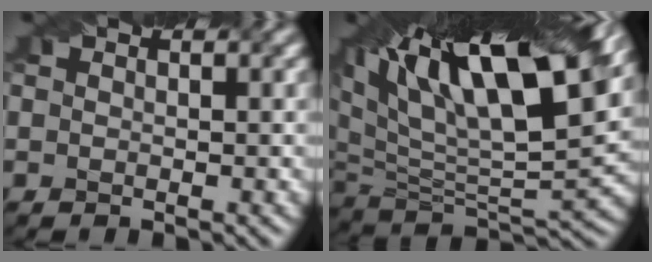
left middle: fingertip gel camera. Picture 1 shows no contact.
{"total": 16.6, "force": [8.7, 7.0, 12.2], "torque": [-0.222, 0.022, 0.162]}